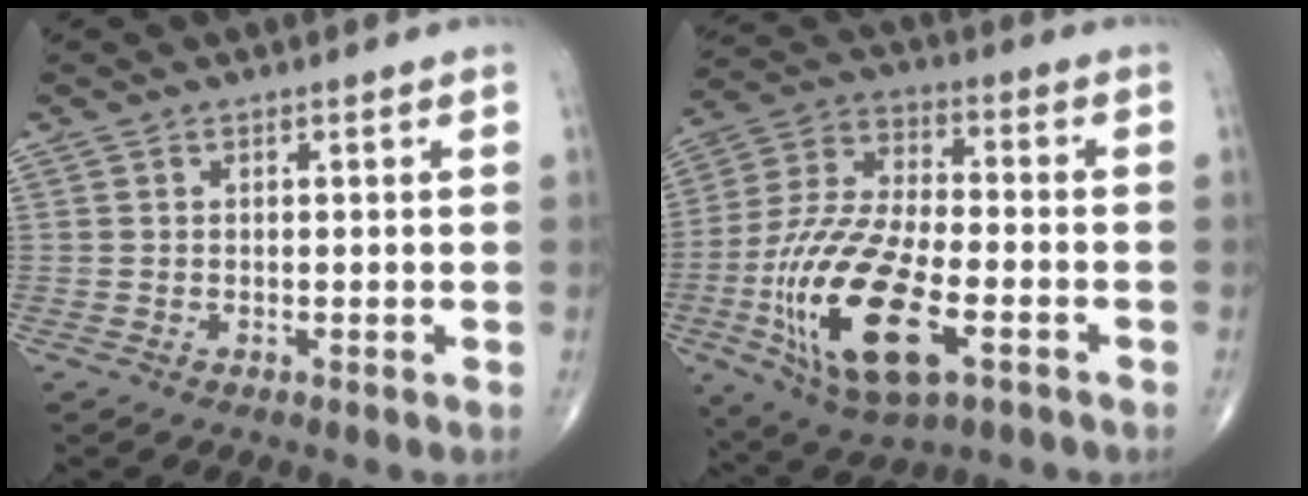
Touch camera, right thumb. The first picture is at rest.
{"total": 21.8, "force": [-7.2, 9.5, 18.3], "torque": [-0.367, 0.013, -0.120]}